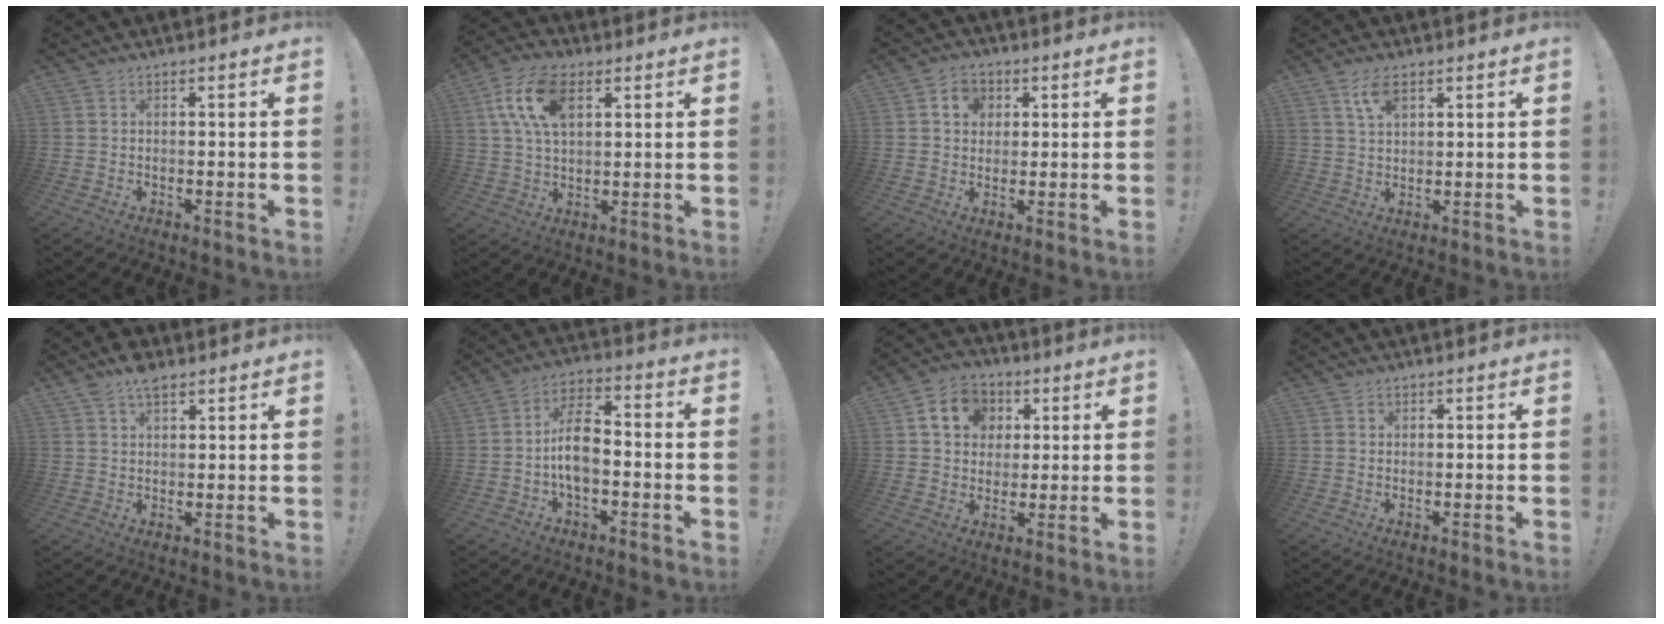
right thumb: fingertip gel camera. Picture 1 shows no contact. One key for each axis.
{"total": 13.3, "fx": 5.0, "fy": 7.4, "fz": 9.8, "tx": -0.188, "ty": 0.001, "tz": 0.094}
{"total": 6.6, "fx": 2.0, "fy": 5.6, "fz": 2.7, "tx": -0.036, "ty": 0.002, "tz": 0.037}
{"total": 5.6, "fx": 3.1, "fy": 2.5, "fz": 3.9, "tx": -0.069, "ty": -0.008, "tz": 0.055}
{"total": 6.2, "fx": 4.4, "fy": 3.0, "fz": 3.1, "tx": -0.036, "ty": -0.022, "tz": 0.078}
{"total": 10.6, "fx": -2.1, "fy": 6.0, "fz": 8.4, "tx": -0.152, "ty": 0.016, "tz": -0.035}
{"total": 11.5, "fx": 3.6, "fy": 9.7, "fz": 5.0, "tx": -0.071, "ty": -0.003, "tz": 0.073}
{"total": 0.6, "fx": 0.3, "fy": 0.5, "fz": 0.0, "tx": 0.006, "ty": -0.001, "tz": 0.004}